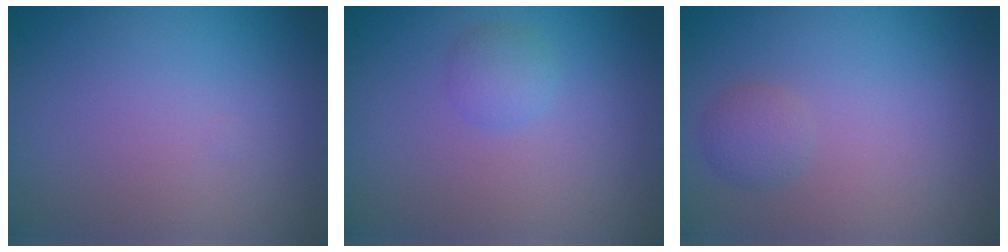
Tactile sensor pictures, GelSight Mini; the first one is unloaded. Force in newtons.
{"total": 1.5, "press": 1.5, "slide": 0.1}
{"total": 1.5, "press": 1.5, "slide": 0.0}